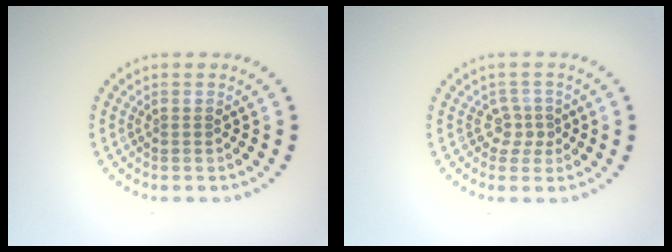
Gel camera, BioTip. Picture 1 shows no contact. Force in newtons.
{"total": 1.7, "press": 1.2, "slide": 1.3}